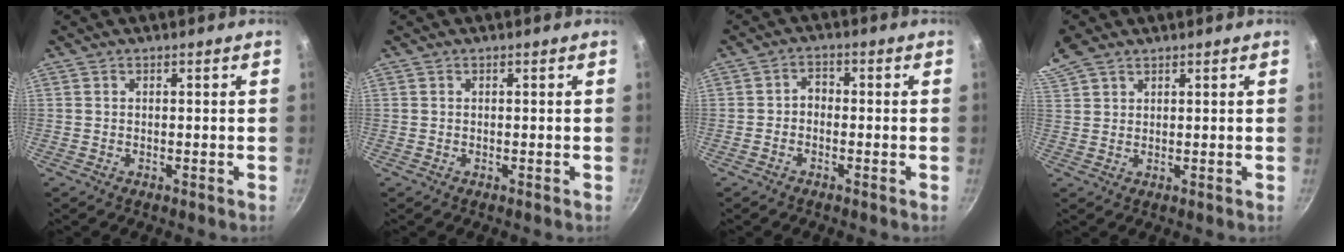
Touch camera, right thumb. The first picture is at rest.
{"total": 0.0}
{"total": 2.3, "force": [-1.0, 1.7, 1.3], "torque": [-0.019, 0.019, -0.023]}
{"total": 7.8, "force": [5.5, 4.3, 3.5], "torque": [-0.072, 0.018, 0.114]}